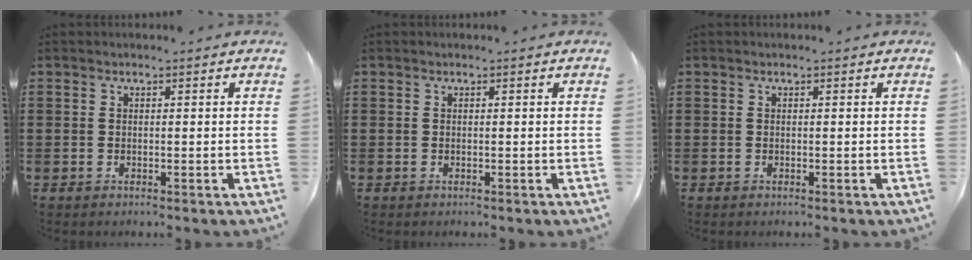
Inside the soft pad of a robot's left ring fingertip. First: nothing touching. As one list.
[{"total": 0.0}, {"total": 0.0}]